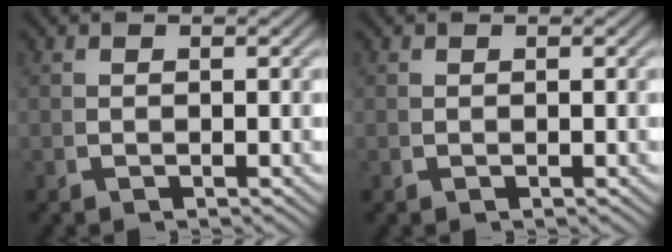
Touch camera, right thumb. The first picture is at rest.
{"total": 0.0}